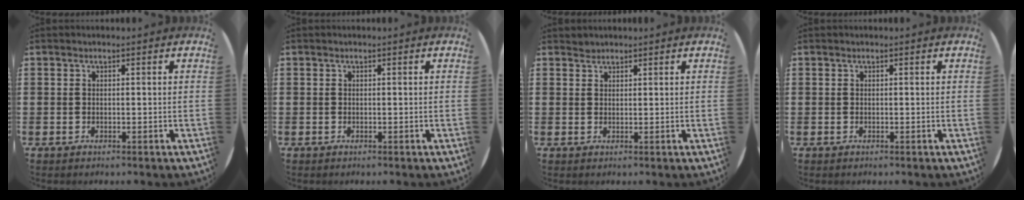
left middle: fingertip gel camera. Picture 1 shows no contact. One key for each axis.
{"total": 0.0}
{"total": 0.9, "fx": 0.9, "fy": 0.2, "fz": -0.1, "tx": 0.001, "ty": 0.002, "tz": 0.018}
{"total": 0.0}